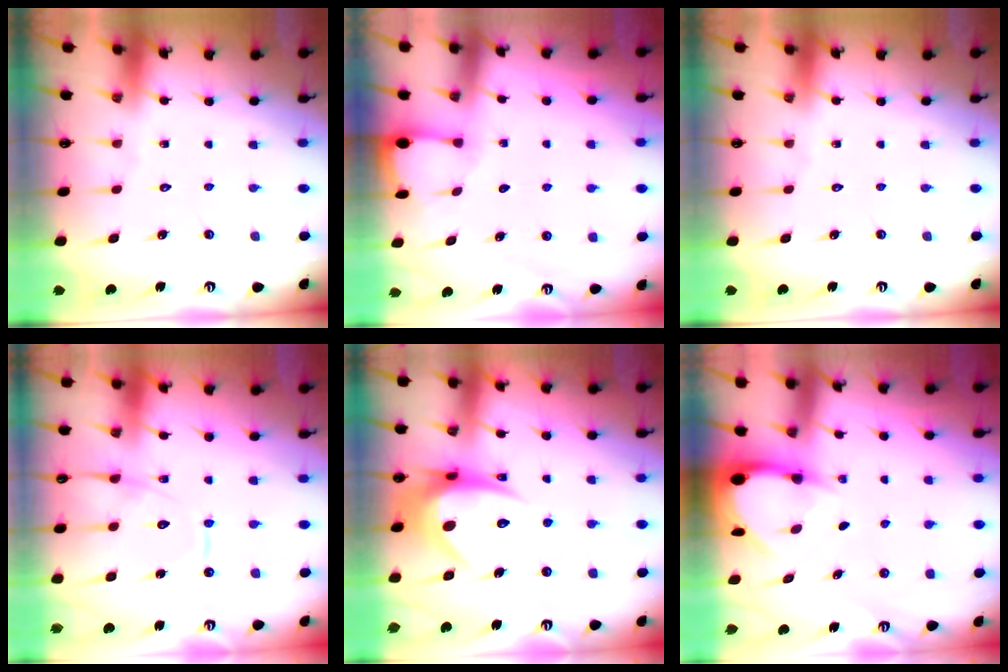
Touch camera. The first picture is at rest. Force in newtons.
{"total": 1.3, "press": 1.3, "slide": 0.2}
{"total": 0.0}
{"total": 13.9, "press": 13.8, "slide": 1.3}
{"total": 11.6, "press": 11.6, "slide": 0.8}
{"total": 3.7, "press": 3.7, "slide": 0.3}